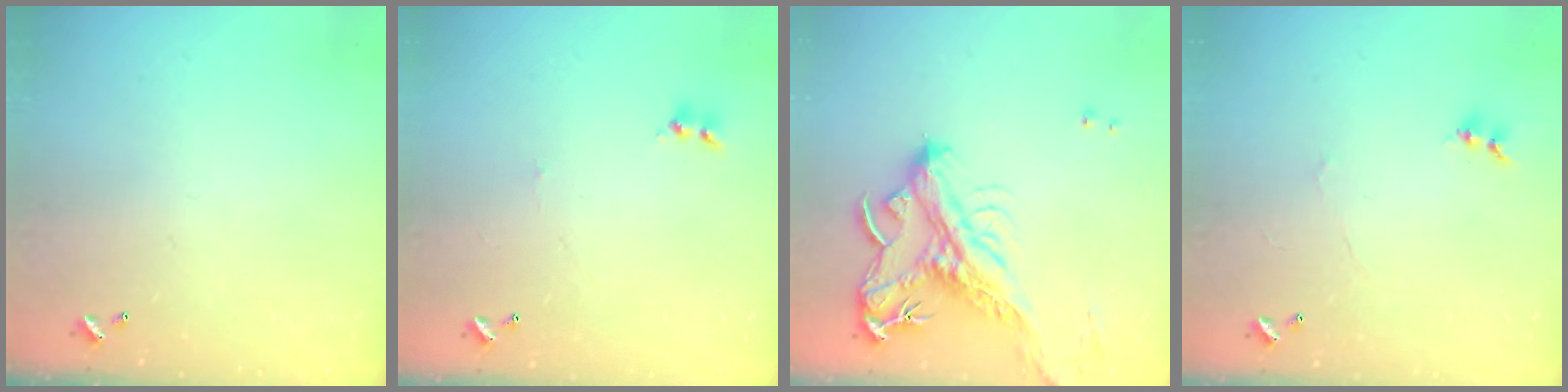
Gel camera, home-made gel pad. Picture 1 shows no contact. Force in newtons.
{"total": 0.0}
{"total": 4.7, "press": 4.5, "slide": 1.3}
{"total": 0.0}